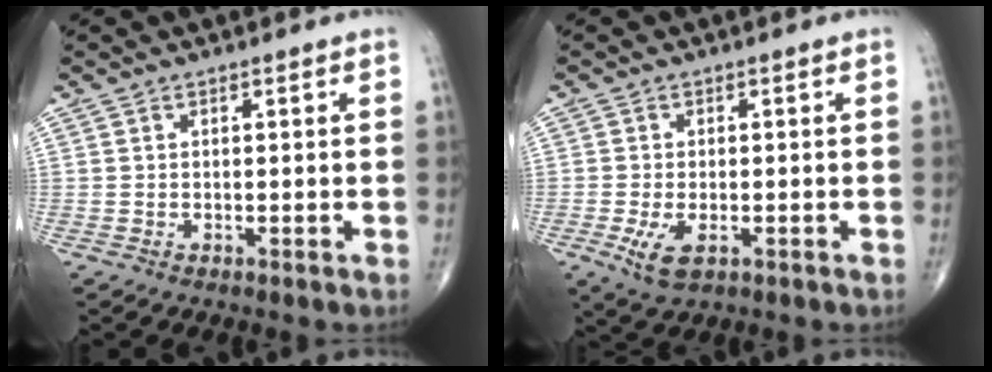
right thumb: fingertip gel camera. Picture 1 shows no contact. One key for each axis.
{"total": 5.1, "fx": -1.7, "fy": 2.5, "fz": 4.0, "tx": -0.080, "ty": -0.007, "tz": -0.026}